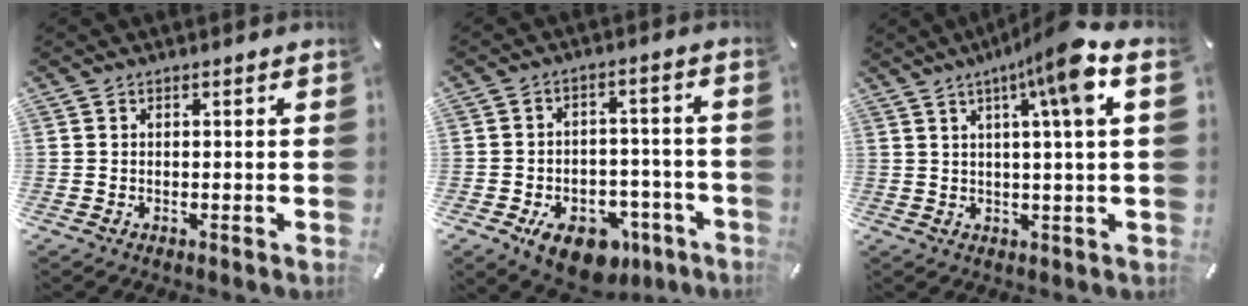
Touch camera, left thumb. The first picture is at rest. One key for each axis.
{"total": 12.1, "fx": -6.6, "fy": 7.7, "fz": 6.6, "tx": -0.080, "ty": 0.051, "tz": -0.102}
{"total": 11.1, "fx": 4.7, "fy": 0.0, "fz": 10.0, "tx": -0.164, "ty": -0.018, "tz": 0.070}